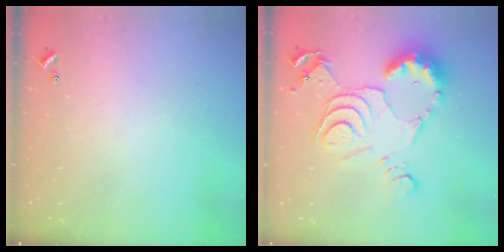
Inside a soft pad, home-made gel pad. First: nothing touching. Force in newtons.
{"total": 15.2, "press": 15.1, "slide": 1.6}